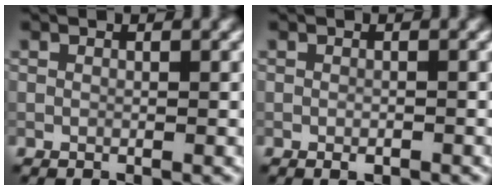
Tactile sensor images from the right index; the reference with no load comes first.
{"total": 0.9, "force": [-0.4, 0.4, 0.6], "torque": [-0.009, -0.001, -0.005]}